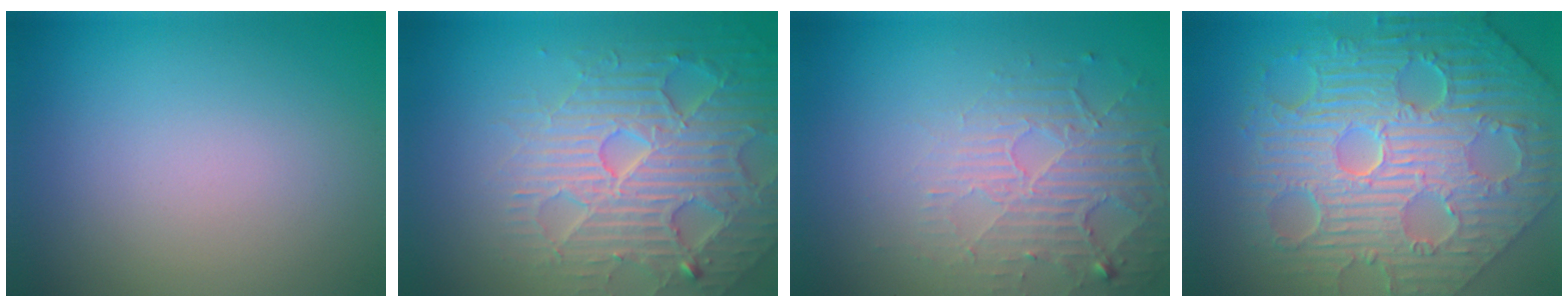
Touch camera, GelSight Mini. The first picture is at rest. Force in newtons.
{"total": 7.0, "press": 6.9, "slide": 1.4}
{"total": 5.4, "press": 3.4, "slide": 4.2}
{"total": 12.1, "press": 8.1, "slide": 9.0}